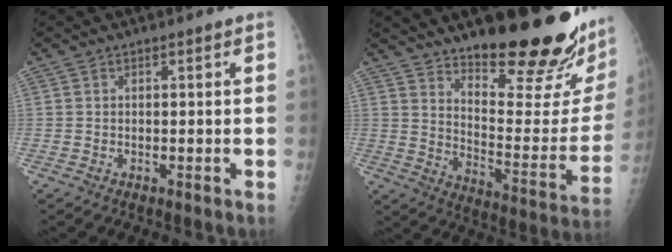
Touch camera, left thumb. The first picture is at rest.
{"total": 26.0, "force": [19.5, 6.1, 16.1], "torque": [-0.199, -0.137, 0.279]}